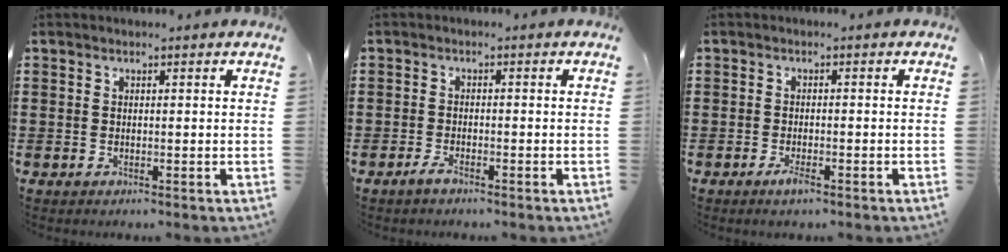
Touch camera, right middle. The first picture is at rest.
{"total": 1.6, "force": [-1.2, 0.4, 1.1], "torque": [-0.027, -0.003, -0.025]}
{"total": 2.1, "force": [-1.1, 0.5, 1.7], "torque": [-0.036, -0.004, -0.022]}